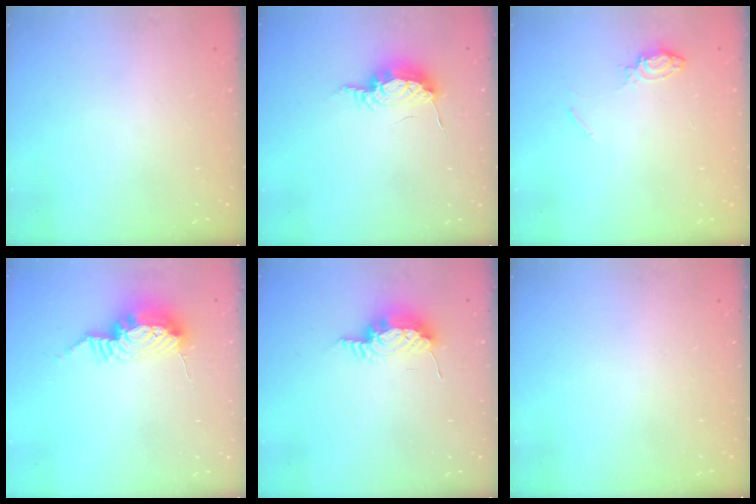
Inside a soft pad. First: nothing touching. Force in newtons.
{"total": 8.3, "press": 8.3, "slide": 0.2}
{"total": 7.6, "press": 7.6, "slide": 0.8}
{"total": 11.8, "press": 11.7, "slide": 1.6}
{"total": 8.9, "press": 8.6, "slide": 2.1}
{"total": 0.0}